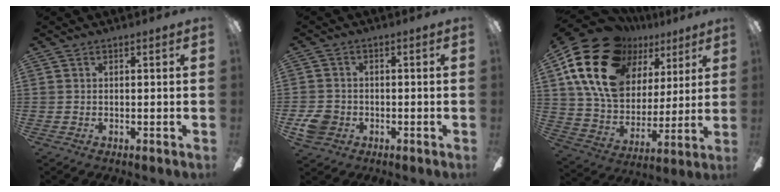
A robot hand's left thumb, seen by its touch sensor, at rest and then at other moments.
{"total": 5.2, "force": [-1.9, 4.4, 2.0], "torque": [-0.045, 0.007, -0.036]}
{"total": 23.5, "force": [12.6, 15.5, 12.4], "torque": [-0.237, -0.061, 0.236]}